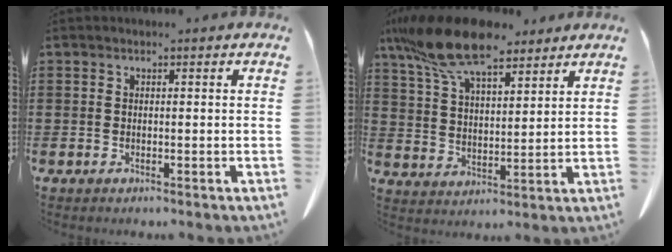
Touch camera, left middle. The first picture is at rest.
{"total": 13.1, "force": [9.9, 3.4, 7.8], "torque": [-0.179, -0.022, 0.184]}